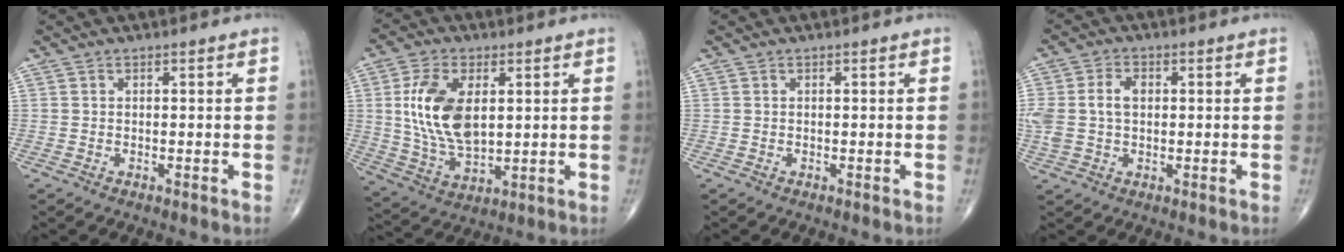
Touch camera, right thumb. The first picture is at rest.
{"total": 14.0, "force": [2.5, 7.7, 11.4], "torque": [-0.213, -0.012, 0.055]}
{"total": 0.0}
{"total": 7.7, "force": [0.7, 5.2, 5.7], "torque": [-0.136, 0.020, 0.018]}